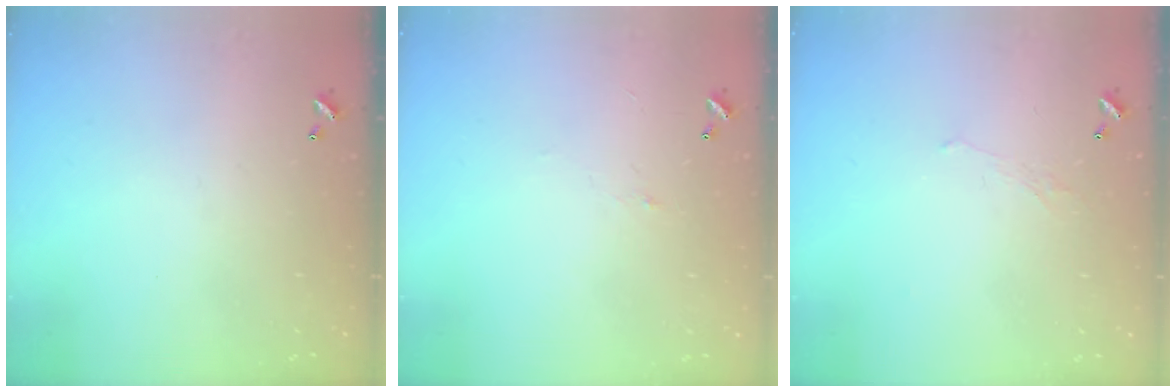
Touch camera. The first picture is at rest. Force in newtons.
{"total": 0.8, "press": 0.6, "slide": 0.6}
{"total": 0.6, "press": 0.2, "slide": 0.6}